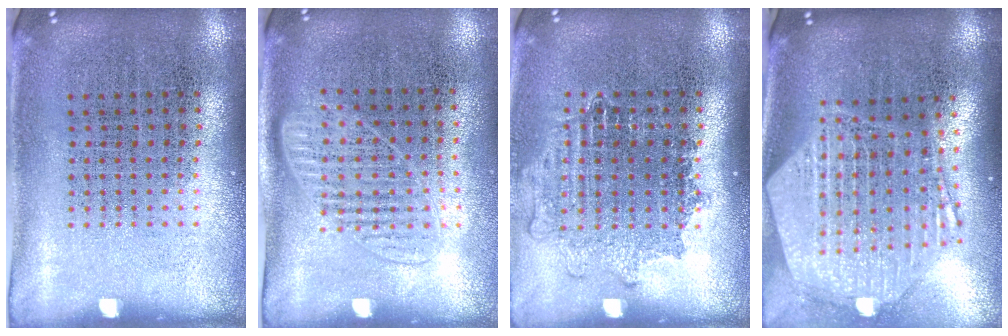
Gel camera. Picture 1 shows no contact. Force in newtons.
{"total": 1.2, "press": 1.0, "slide": 0.6}
{"total": 1.2, "press": 1.1, "slide": 0.6}
{"total": 2.8, "press": 2.2, "slide": 1.7}